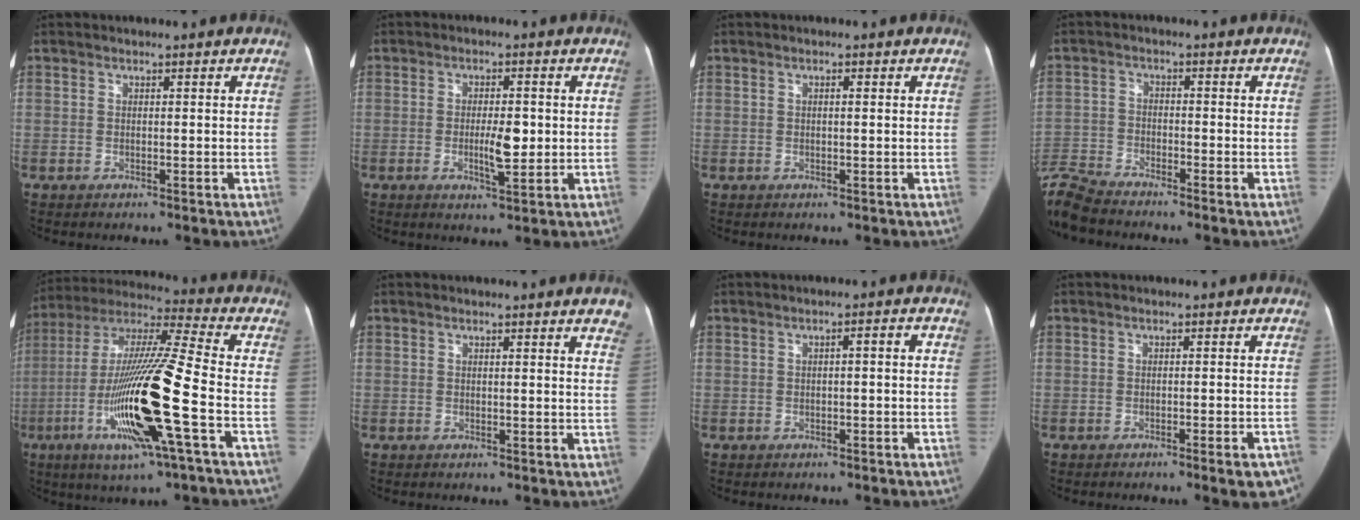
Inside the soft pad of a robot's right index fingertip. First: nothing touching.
{"total": 4.9, "force": [-0.4, 1.3, 4.7], "torque": [-0.076, -0.003, -0.003]}
{"total": 0.7, "force": [0.2, 0.1, 0.7], "torque": [-0.012, 0.002, 0.001]}
{"total": 7.6, "force": [-7.4, 0.8, 1.4], "torque": [-0.039, -0.012, -0.147]}
{"total": 20.5, "force": [-6.0, 0.4, 19.6], "torque": [-0.397, -0.018, -0.115]}
{"total": 4.6, "force": [3.6, 1.0, 2.7], "torque": [-0.017, -0.007, 0.017]}
{"total": 1.7, "force": [-0.1, 0.3, 1.7], "torque": [-0.022, 0.011, -0.003]}
{"total": 3.8, "force": [-2.6, 0.5, 2.7], "torque": [-0.019, 0.000, -0.034]}